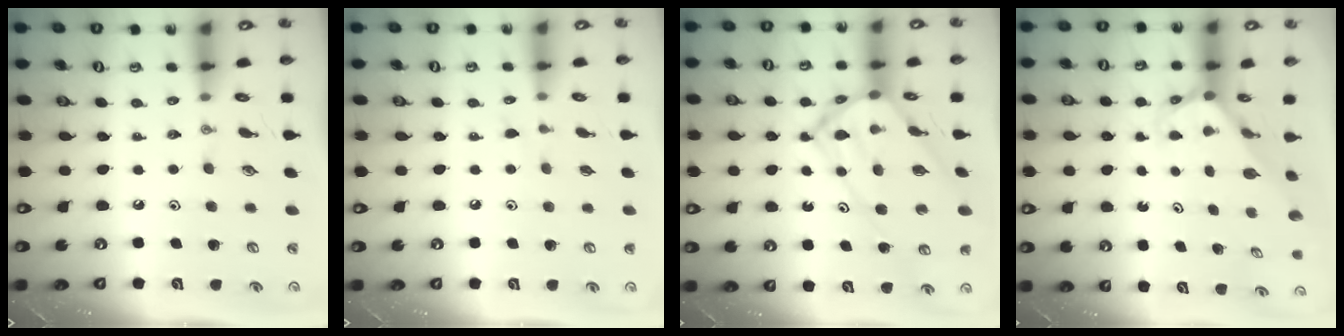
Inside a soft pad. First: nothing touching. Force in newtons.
{"total": 5.2, "press": 5.1, "slide": 0.4}
{"total": 15.7, "press": 15.6, "slide": 1.4}
{"total": 2.3, "press": 2.3, "slide": 0.1}